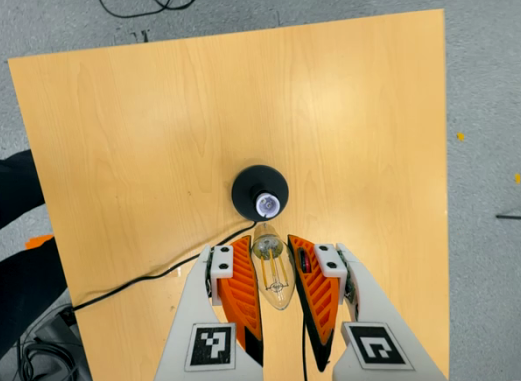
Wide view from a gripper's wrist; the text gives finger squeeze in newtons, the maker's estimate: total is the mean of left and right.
{"total": 19.8, "left": 21.1, "right": 18.4}